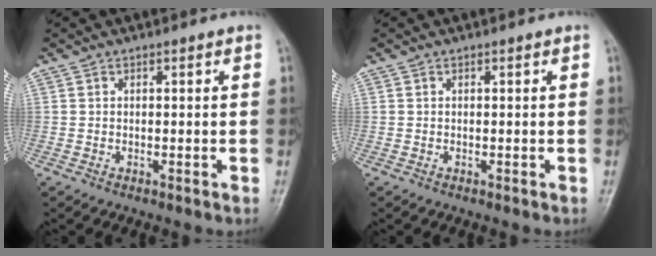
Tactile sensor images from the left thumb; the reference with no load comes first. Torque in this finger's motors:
{"motor_torque": [0.00, 0.00, 0.00, 0.00, 0.00]}